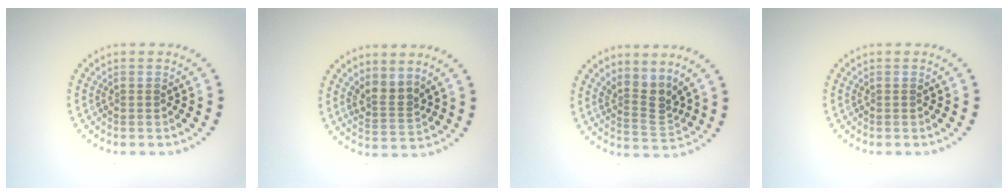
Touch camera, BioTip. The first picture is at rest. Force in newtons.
{"total": 2.6, "press": 1.9, "slide": 1.7}
{"total": 2.9, "press": 2.1, "slide": 2.0}
{"total": 0.0}